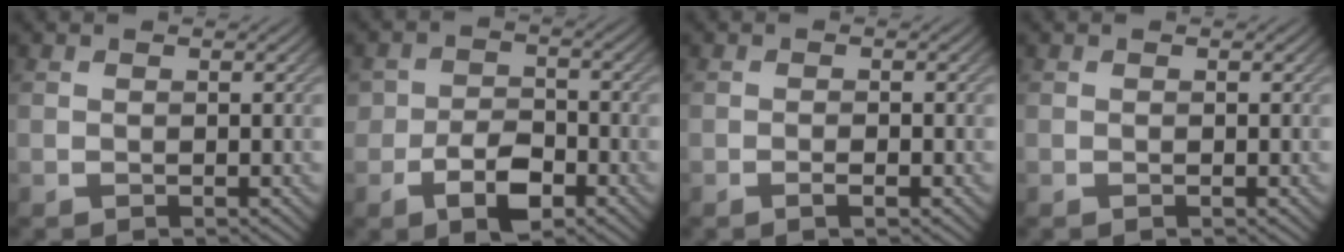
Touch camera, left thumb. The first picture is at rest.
{"total": 5.2, "force": [-2.5, 3.2, 3.3], "torque": [-0.057, -0.002, -0.051]}
{"total": 1.2, "force": [-0.7, 0.1, 1.0], "torque": [-0.018, 0.002, -0.014]}
{"total": 0.0}